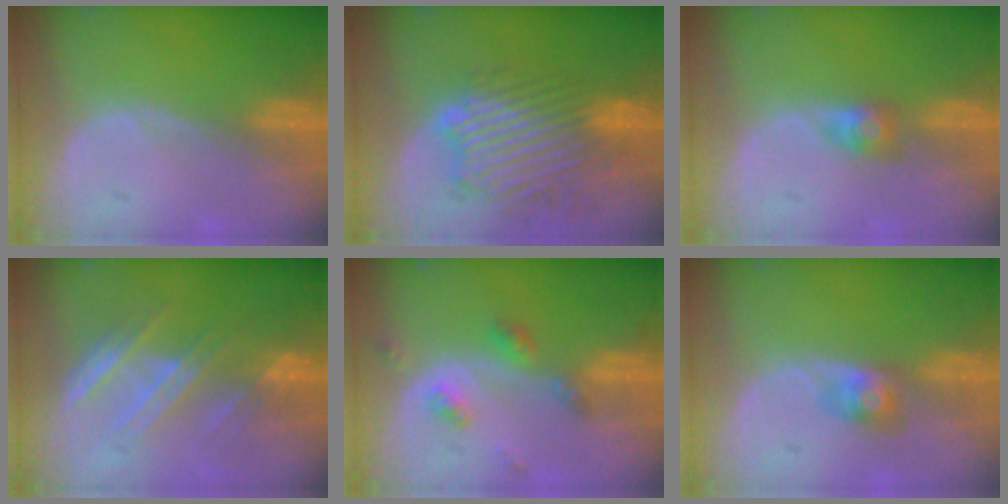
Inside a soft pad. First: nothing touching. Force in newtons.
{"total": 11.1, "press": 10.3, "slide": 4.0}
{"total": 2.9, "press": 2.4, "slide": 1.5}
{"total": 7.2, "press": 6.7, "slide": 2.6}
{"total": 4.5, "press": 4.2, "slide": 1.8}
{"total": 2.9, "press": 2.9, "slide": 0.0}